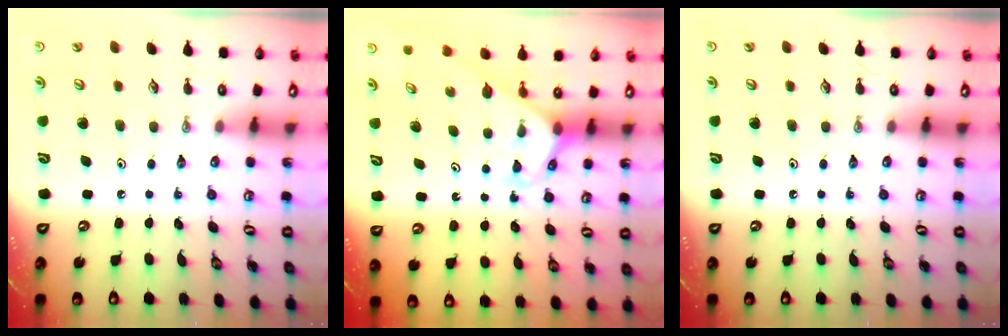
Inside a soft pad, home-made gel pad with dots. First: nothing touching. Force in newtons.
{"total": 3.1, "press": 3.1, "slide": 0.2}
{"total": 0.0}